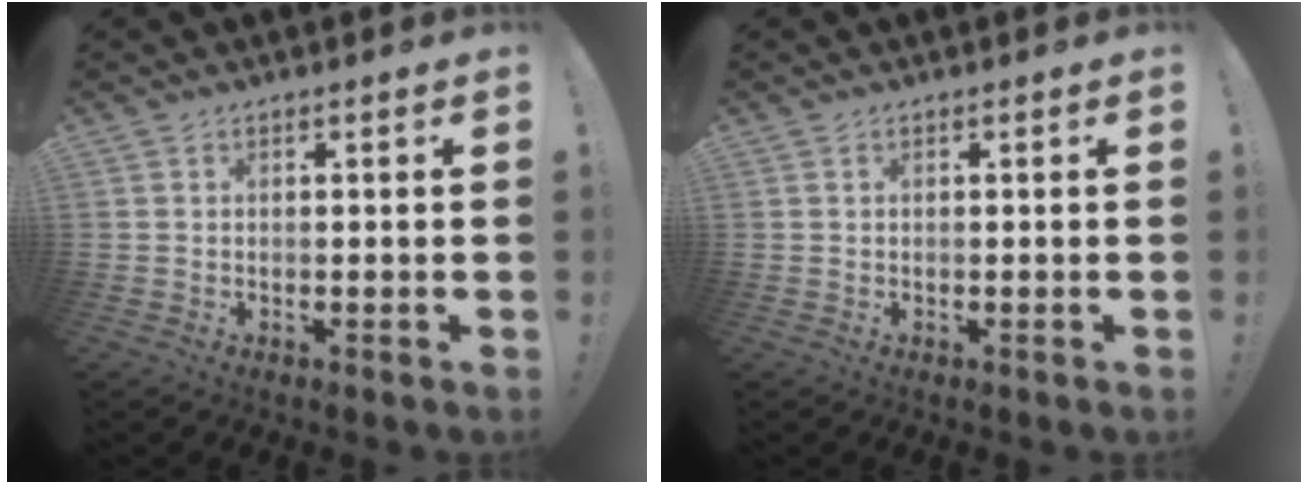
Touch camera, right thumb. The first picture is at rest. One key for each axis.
{"total": 0.0}